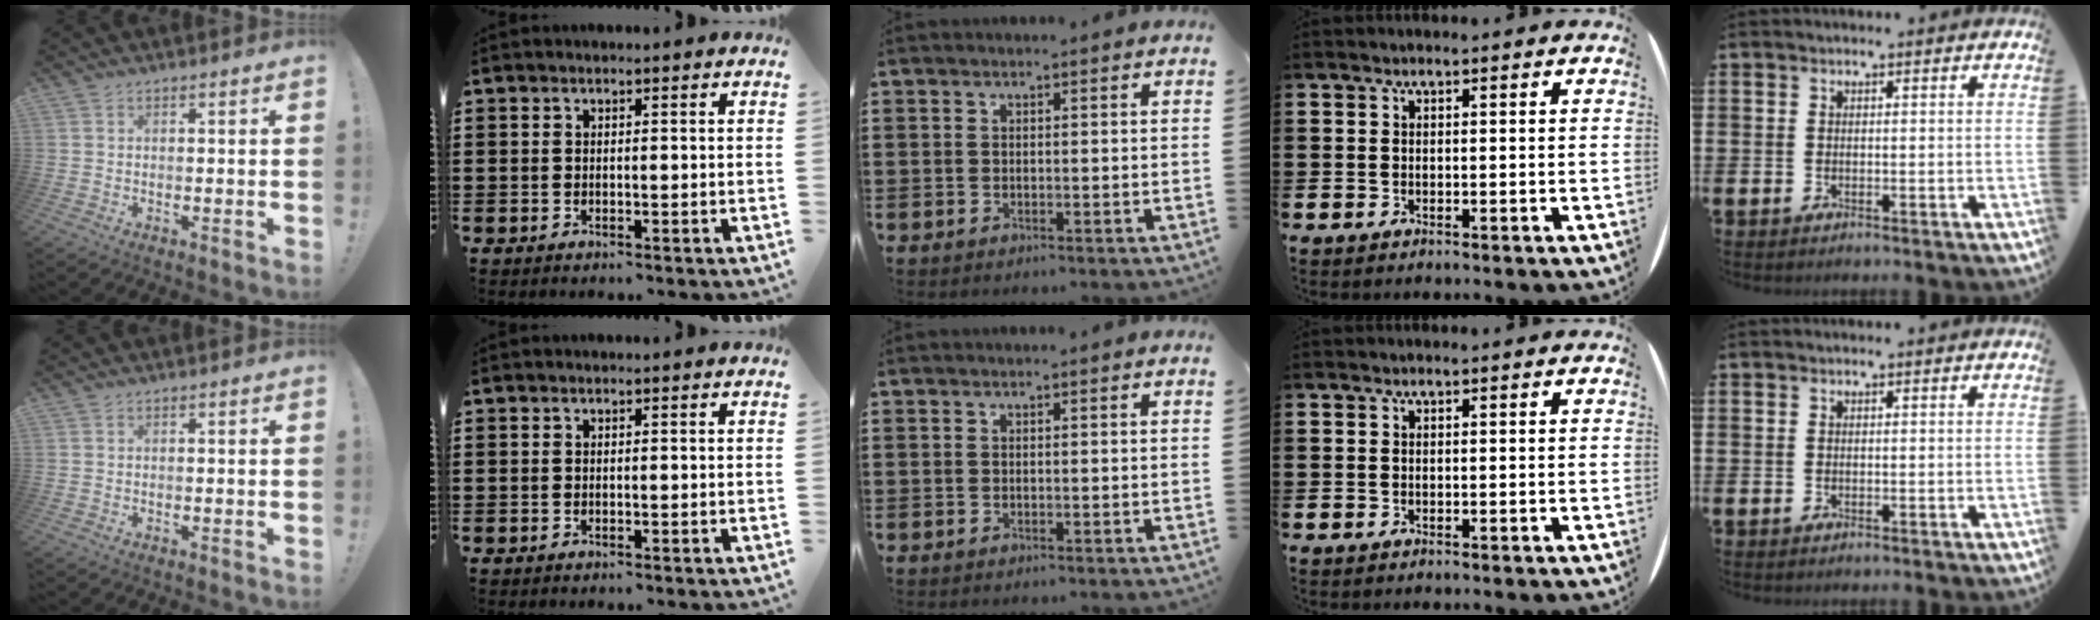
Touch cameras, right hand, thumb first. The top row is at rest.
{}